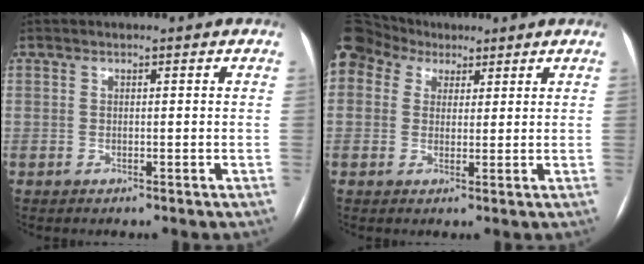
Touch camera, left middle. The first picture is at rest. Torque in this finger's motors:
{"motor_torque": [1.38, -0.76, 1.05, 0.21]}